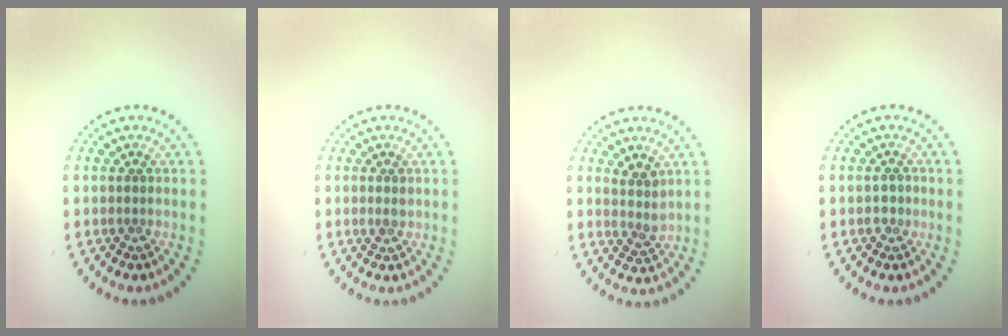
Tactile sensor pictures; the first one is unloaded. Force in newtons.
{"total": 1.0, "press": 0.9, "slide": 0.4}
{"total": 1.9, "press": 1.5, "slide": 1.0}
{"total": 1.0, "press": 0.9, "slide": 0.4}